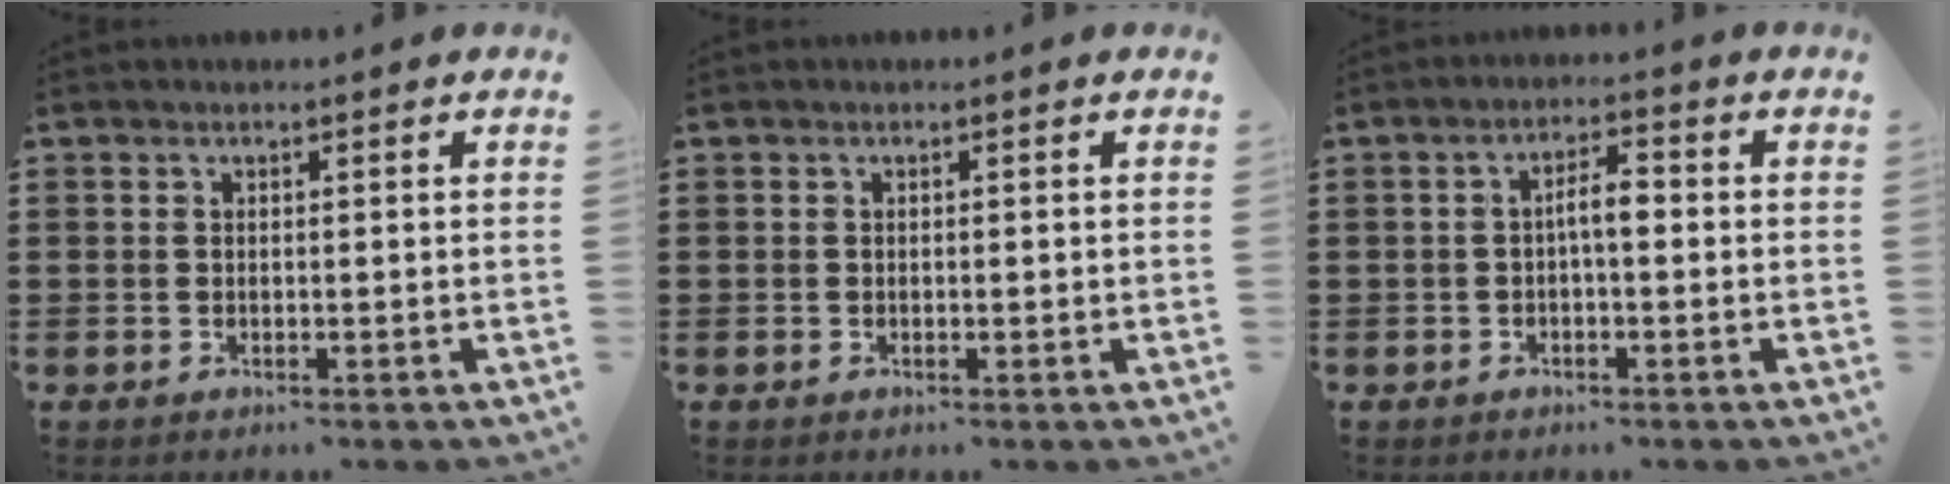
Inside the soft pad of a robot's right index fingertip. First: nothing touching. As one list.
[{"total": 0.0}, {"total": 3.2, "force": [-0.3, 0.9, 3.1], "torque": [-0.058, 0.007, -0.009]}]